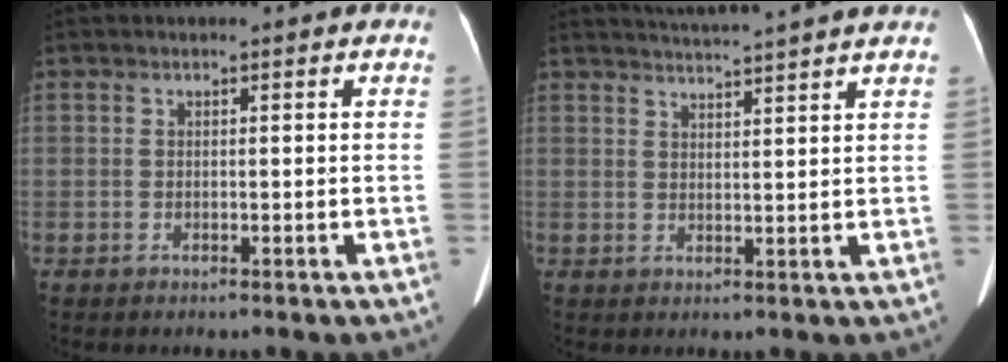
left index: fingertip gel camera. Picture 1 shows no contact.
{"total": 8.5, "force": [7.9, -1.2, 3.0], "torque": [-0.053, 0.016, 0.102]}